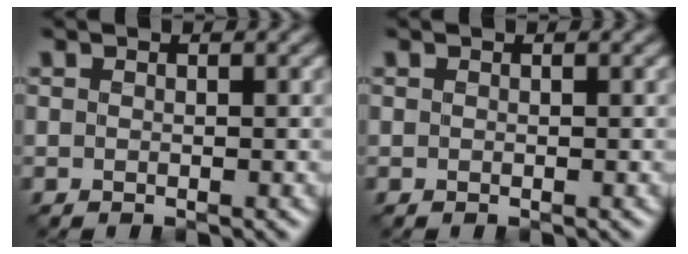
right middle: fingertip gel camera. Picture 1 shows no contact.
{"total": 0.0}